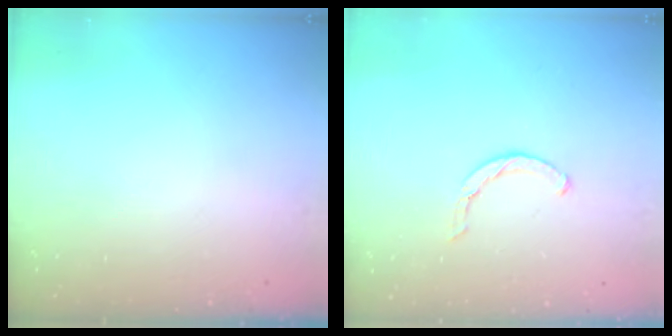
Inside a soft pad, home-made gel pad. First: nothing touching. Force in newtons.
{"total": 3.6, "press": 3.5, "slide": 0.8}